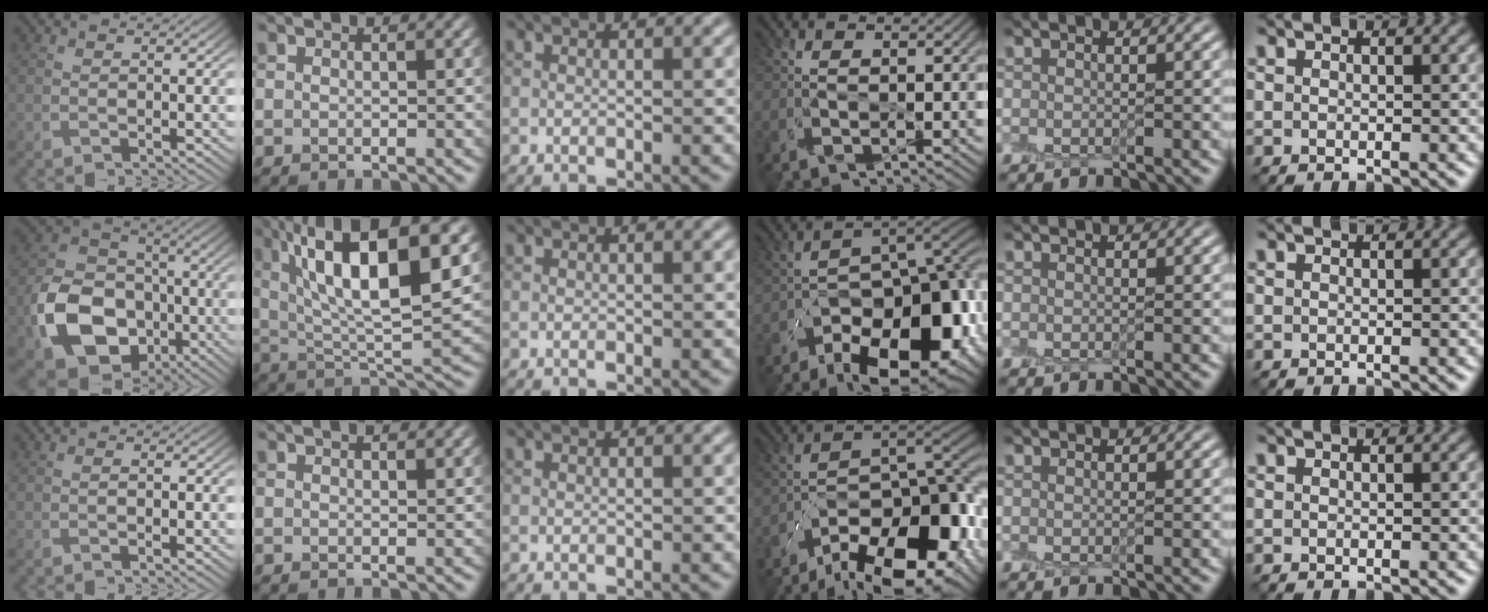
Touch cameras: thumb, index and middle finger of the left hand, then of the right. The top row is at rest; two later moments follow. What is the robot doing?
{"motion": "peel", "object": "plastic screen protector"}